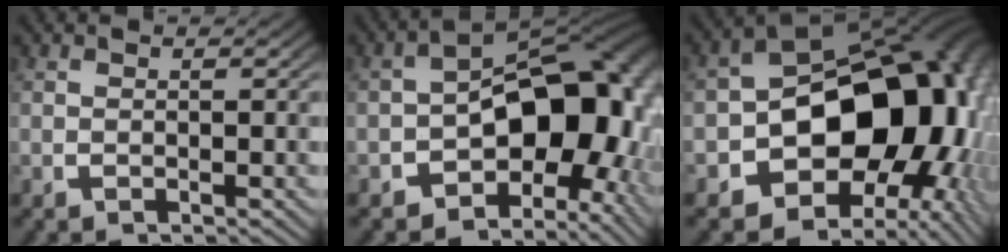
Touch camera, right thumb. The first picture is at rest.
{"total": 17.7, "force": [-2.4, 11.3, 13.5], "torque": [-0.205, -0.046, -0.021]}
{"total": 22.3, "force": [-1.4, 14.3, 17.1], "torque": [-0.281, -0.048, -0.008]}